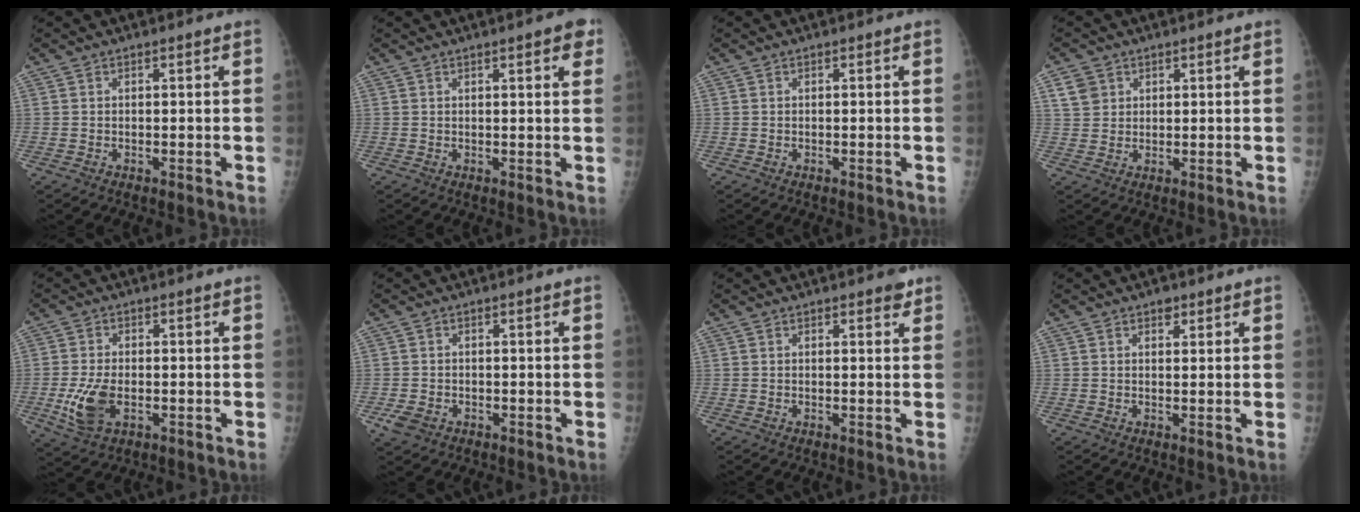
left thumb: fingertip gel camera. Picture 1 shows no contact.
{"total": 4.1, "force": [2.1, 0.9, 3.4], "torque": [-0.032, -0.003, 0.022]}
{"total": 0.0}
{"total": 4.0, "force": [2.0, 3.3, 1.3], "torque": [-0.009, -0.008, 0.041]}
{"total": 7.3, "force": [-1.9, 4.0, 5.8], "torque": [-0.122, 0.001, -0.031]}
{"total": 2.8, "force": [-1.3, 2.0, 1.5], "torque": [-0.032, 0.000, -0.019]}
{"total": 1.5, "force": [1.1, 0.6, 0.8], "torque": [-0.003, -0.004, 0.010]}
{"total": 1.6, "force": [1.0, 0.9, 0.8], "torque": [0.001, -0.004, 0.012]}